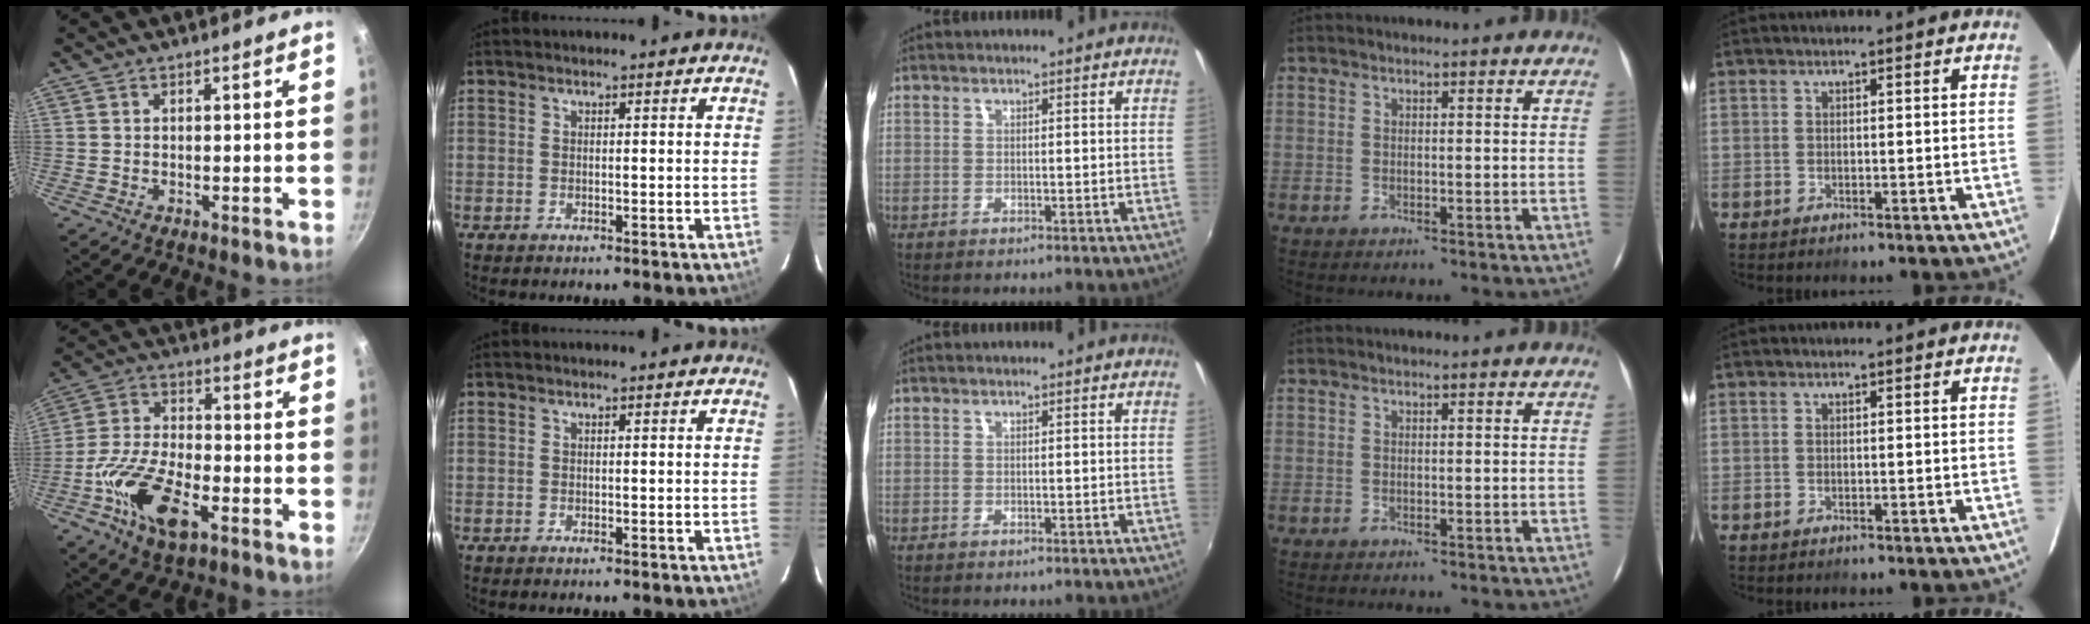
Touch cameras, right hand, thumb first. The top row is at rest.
{"thumb": {"total": 14.6, "force": [-5.9, 6.9, 11.5], "torque": [-0.217, 0.027, -0.119]}}